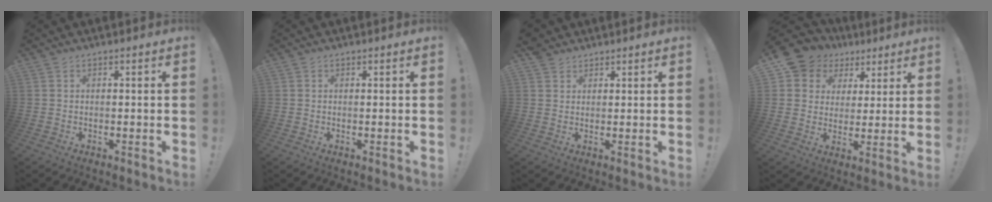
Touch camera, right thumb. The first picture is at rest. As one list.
[{"total": 0.0}, {"total": 2.8, "force": [2.2, 1.8, 0.2], "torque": [0.001, -0.010, 0.041]}, {"total": 9.2, "force": [4.8, 7.5, 2.4], "torque": [-0.040, -0.036, 0.098]}]